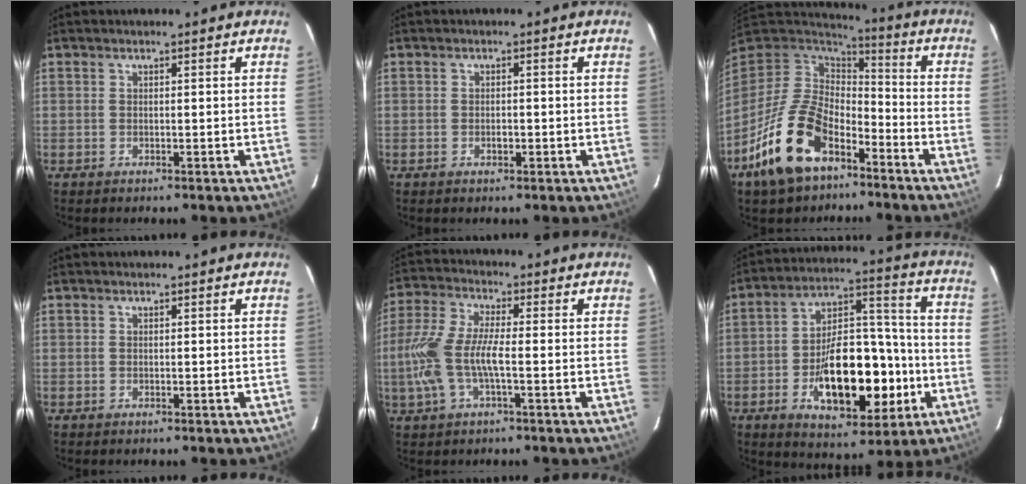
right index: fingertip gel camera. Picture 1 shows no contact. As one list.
[{"total": 1.2, "force": [-0.5, 0.9, 0.8], "torque": [-0.013, 0.001, -0.007]}, {"total": 17.9, "force": [-9.9, 10.0, 11.1], "torque": [-0.231, -0.009, -0.173]}, {"total": 0.0}, {"total": 11.1, "force": [-2.4, 3.0, 10.4], "torque": [-0.233, 0.000, -0.047]}, {"total": 19.6, "force": [-5.9, 10.2, 15.7], "torque": [-0.266, 0.026, -0.078]}]